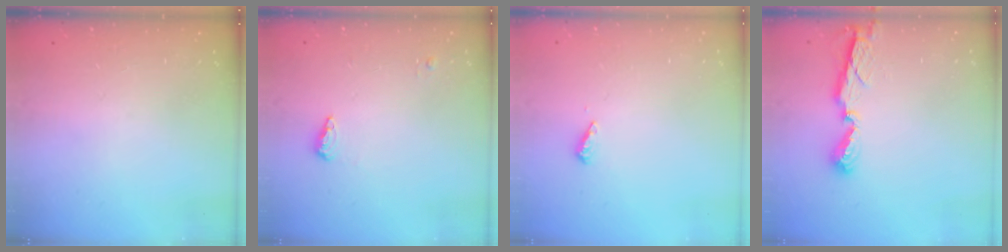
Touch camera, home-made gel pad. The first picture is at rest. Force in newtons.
{"total": 5.0, "press": 4.9, "slide": 1.1}
{"total": 4.3, "press": 4.2, "slide": 0.6}
{"total": 7.8, "press": 7.8, "slide": 0.5}